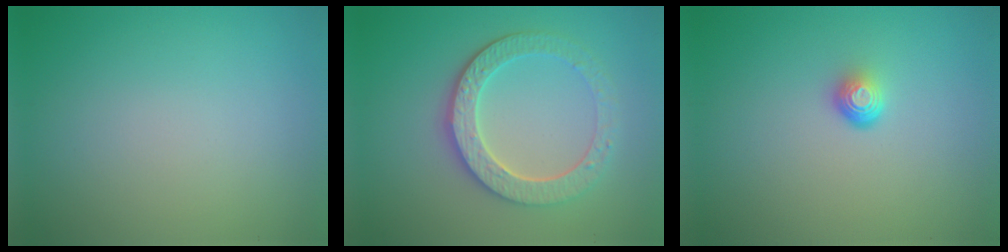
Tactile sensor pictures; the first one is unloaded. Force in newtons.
{"total": 4.5, "press": 4.0, "slide": 2.1}
{"total": 1.8, "press": 1.1, "slide": 1.4}